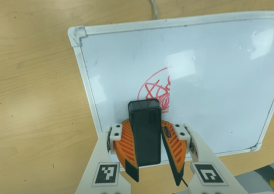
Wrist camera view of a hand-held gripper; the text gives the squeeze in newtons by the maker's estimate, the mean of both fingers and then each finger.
{"total": 14.0, "left": 16.0, "right": 12.0}